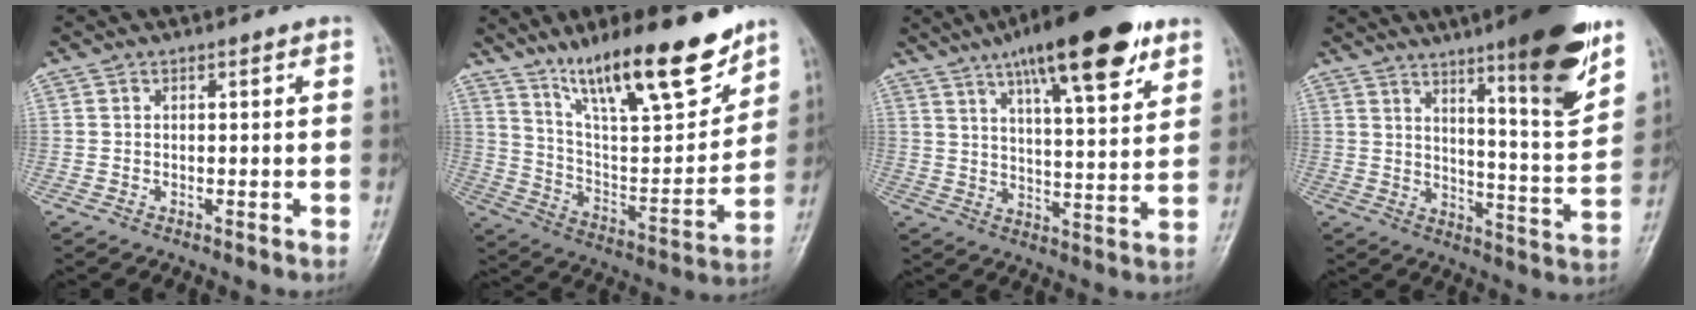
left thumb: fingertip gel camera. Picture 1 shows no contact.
{"total": 22.5, "force": [15.5, 5.6, 15.3], "torque": [-0.214, -0.076, 0.267]}
{"total": 20.0, "force": [11.9, 5.4, 15.1], "torque": [-0.213, -0.034, 0.186]}
{"total": 17.7, "force": [10.9, 2.3, 13.7], "torque": [-0.171, -0.065, 0.164]}